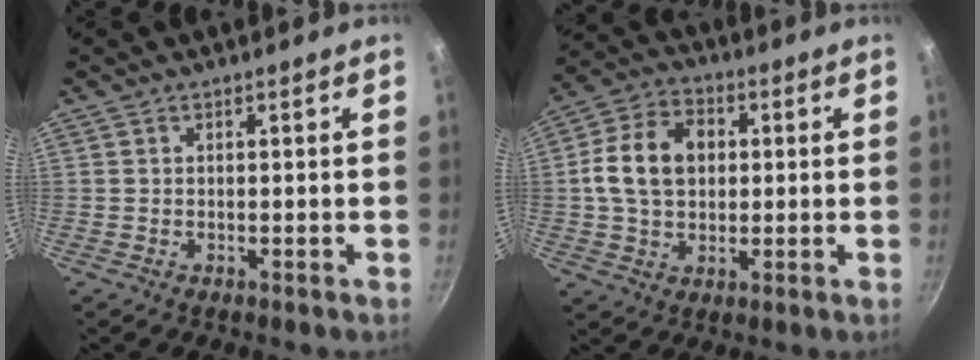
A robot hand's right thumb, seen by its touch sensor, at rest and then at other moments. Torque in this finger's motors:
{"motor_torque": [1.45, 1.96, 1.44, -0.34, 0.25]}